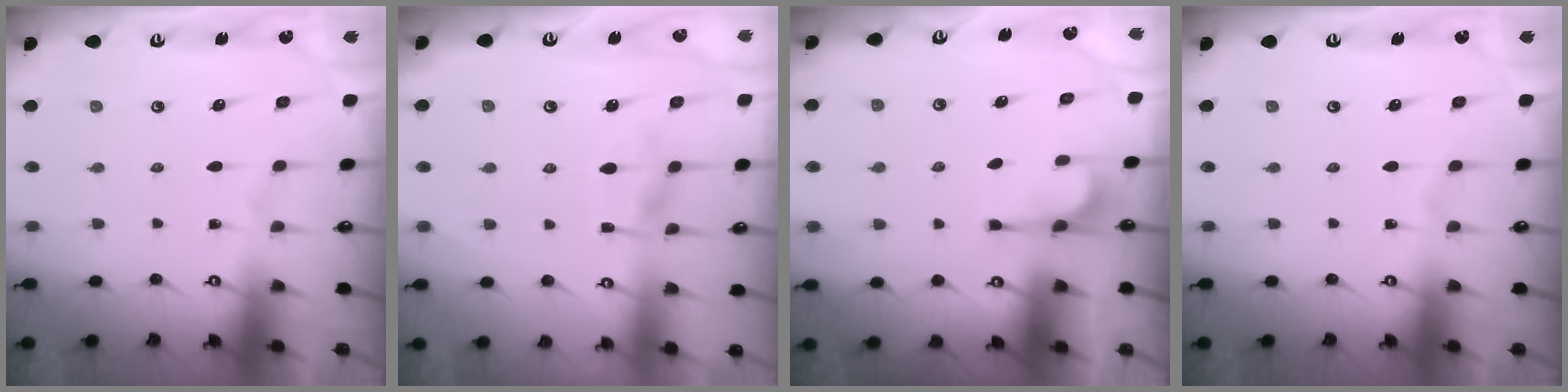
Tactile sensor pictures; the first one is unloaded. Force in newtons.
{"total": 2.2, "press": 1.9, "slide": 1.2}
{"total": 2.2, "press": 2.0, "slide": 0.9}
{"total": 0.0}